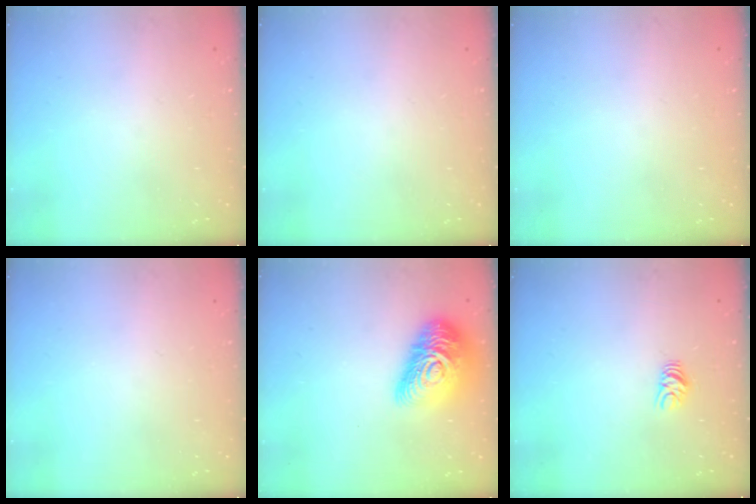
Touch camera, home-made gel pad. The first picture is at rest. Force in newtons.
{"total": 0.0}
{"total": 0.0}
{"total": 0.0}
{"total": 19.8, "press": 19.7, "slide": 1.1}
{"total": 4.8, "press": 4.8, "slide": 0.4}